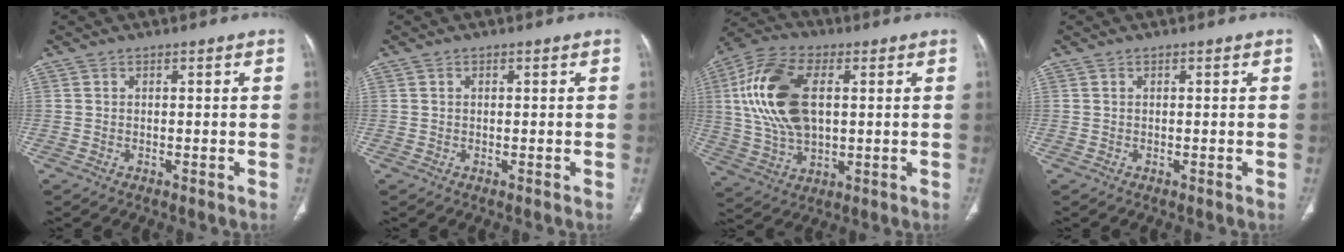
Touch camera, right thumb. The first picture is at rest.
{"total": 0.0}
{"total": 18.0, "force": [3.2, 10.1, 14.5], "torque": [-0.289, 0.009, 0.060]}
{"total": 0.0}